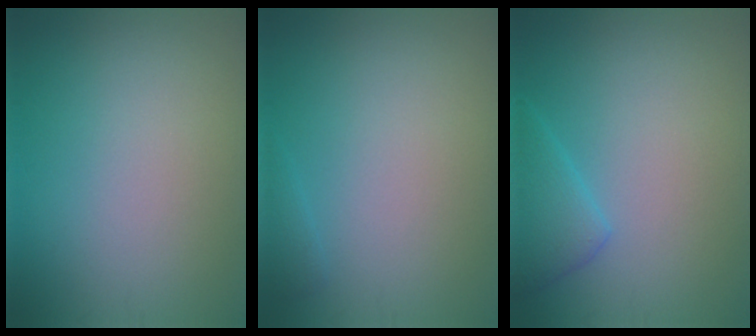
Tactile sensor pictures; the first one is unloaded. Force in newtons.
{"total": 0.8, "press": 0.8, "slide": 0.1}
{"total": 2.9, "press": 2.9, "slide": 0.2}